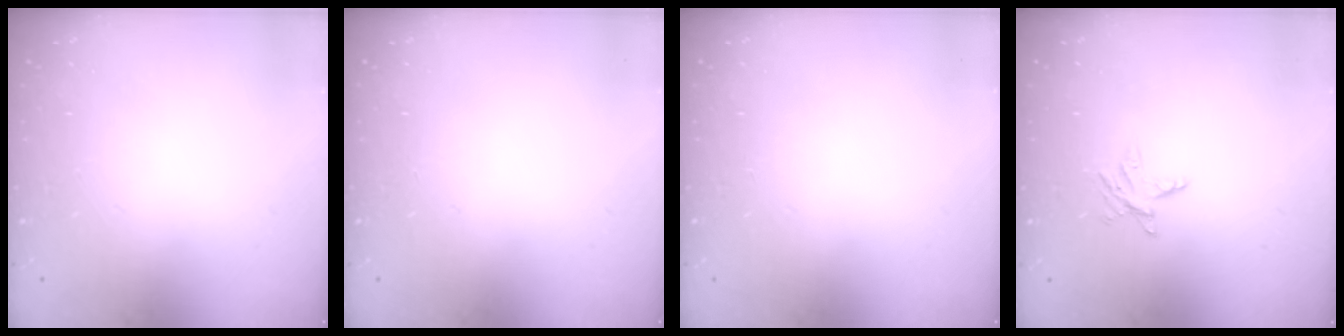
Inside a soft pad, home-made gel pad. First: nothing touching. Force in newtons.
{"total": 0.0}
{"total": 0.0}
{"total": 3.9, "press": 3.9, "slide": 0.5}